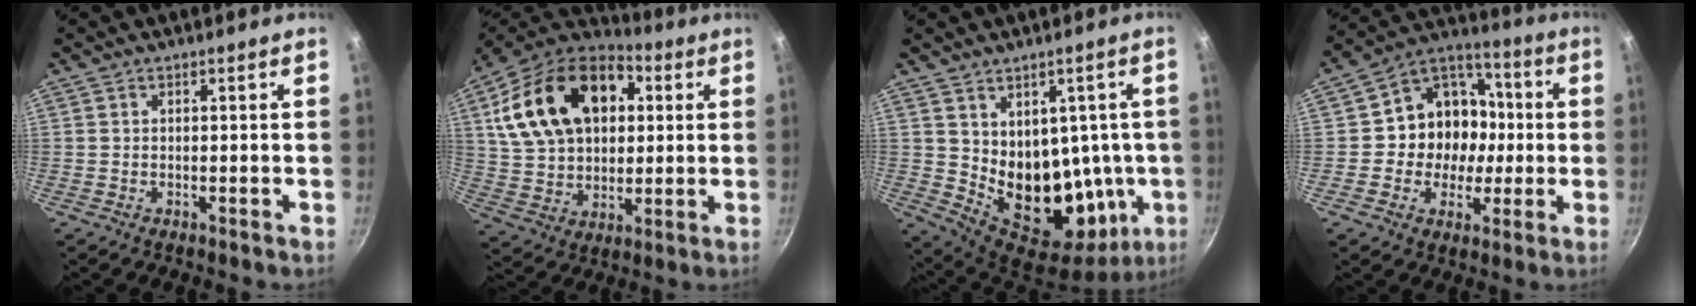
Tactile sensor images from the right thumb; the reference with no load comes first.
{"total": 24.7, "force": [6.5, 16.6, 17.1], "torque": [-0.289, 0.018, 0.109]}
{"total": 18.7, "force": [1.6, 12.9, 13.4], "torque": [-0.143, -0.035, 0.054]}
{"total": 14.9, "force": [-0.6, 12.8, 7.5], "torque": [-0.081, 0.034, -0.023]}